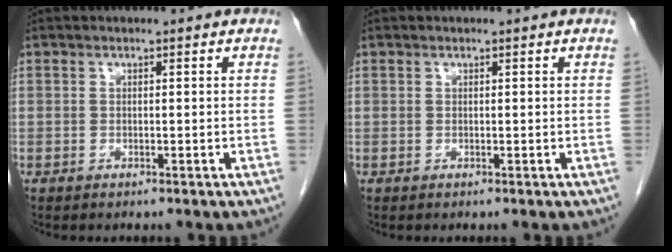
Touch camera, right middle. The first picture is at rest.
{"total": 0.0}